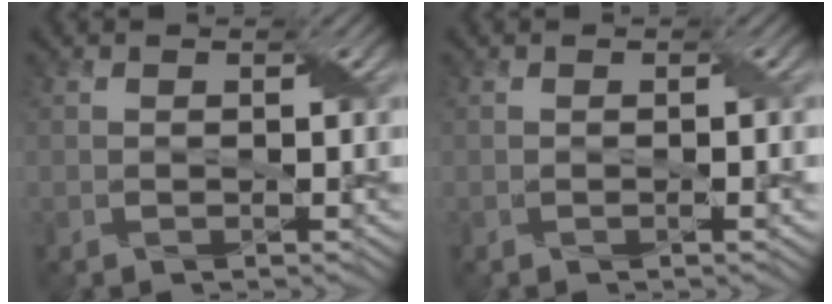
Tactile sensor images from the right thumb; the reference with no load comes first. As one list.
[{"total": 1.2, "force": [-0.1, 0.1, 1.2], "torque": [-0.020, 0.001, -0.002]}]